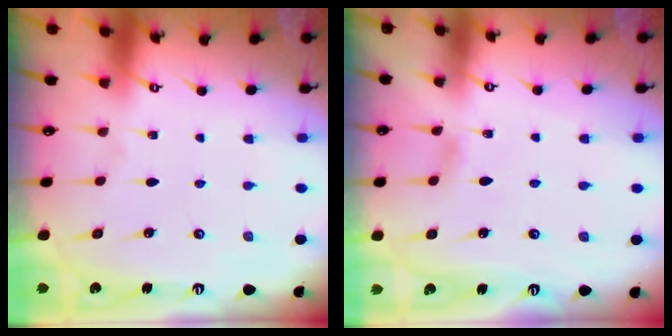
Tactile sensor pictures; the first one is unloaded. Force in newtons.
{"total": 4.9, "press": 4.9, "slide": 0.5}